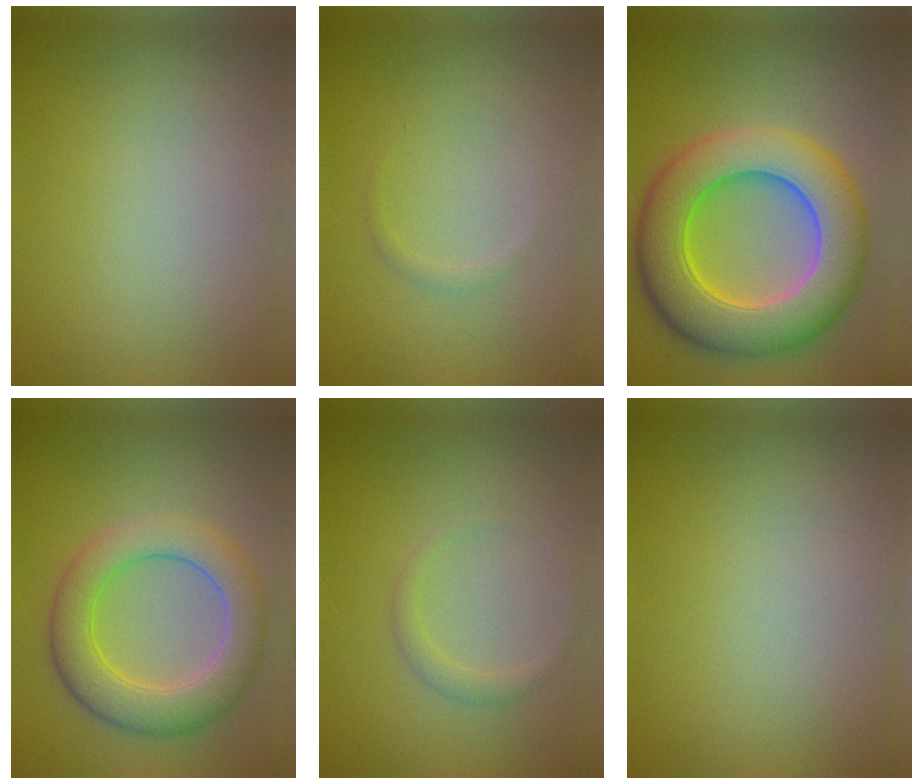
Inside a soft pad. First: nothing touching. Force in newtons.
{"total": 0.6, "press": 0.6, "slide": 0.1}
{"total": 10.9, "press": 10.9, "slide": 0.0}
{"total": 6.1, "press": 6.1, "slide": 0.3}
{"total": 1.2, "press": 1.2, "slide": 0.0}
{"total": 0.0}